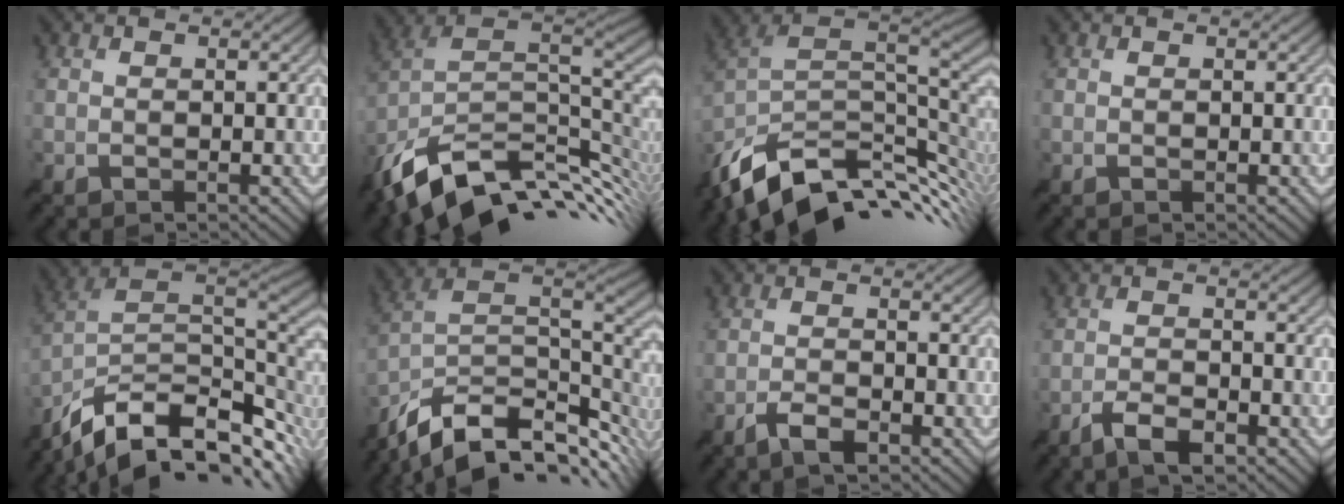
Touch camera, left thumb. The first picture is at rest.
{"total": 13.7, "force": [-5.4, 7.6, 10.1], "torque": [-0.223, -0.021, -0.090]}
{"total": 12.6, "force": [-5.5, 6.8, 9.1], "torque": [-0.201, -0.019, -0.092]}
{"total": 0.0}
{"total": 15.0, "force": [-6.6, 8.0, 10.9], "torque": [-0.237, -0.023, -0.114]}
{"total": 14.7, "force": [-7.1, 7.7, 10.4], "torque": [-0.233, -0.024, -0.120]}
{"total": 3.1, "force": [-2.2, 0.6, 2.1], "torque": [-0.046, 0.003, -0.049]}
{"total": 4.1, "force": [-2.9, 0.9, 2.7], "torque": [-0.059, 0.001, -0.057]}